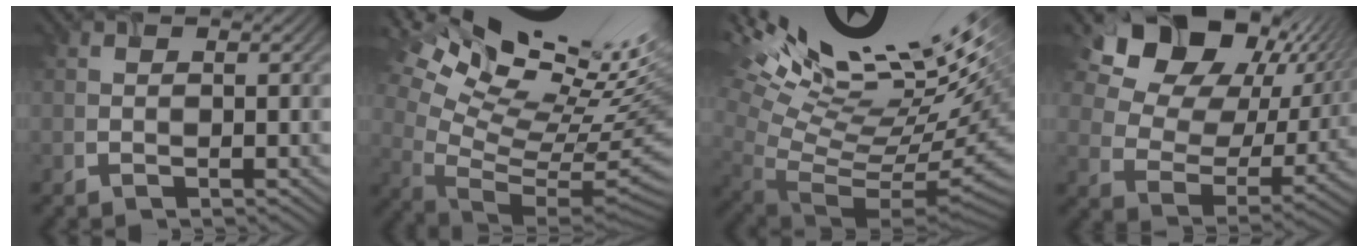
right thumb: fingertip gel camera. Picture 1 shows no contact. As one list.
[{"total": 18.7, "force": [11.3, 7.4, 12.9], "torque": [-0.218, 0.044, 0.231]}, {"total": 18.3, "force": [10.0, 6.4, 13.9], "torque": [-0.210, 0.034, 0.204]}, {"total": 18.9, "force": [10.0, 12.3, 10.3], "torque": [-0.222, 0.054, 0.189]}]